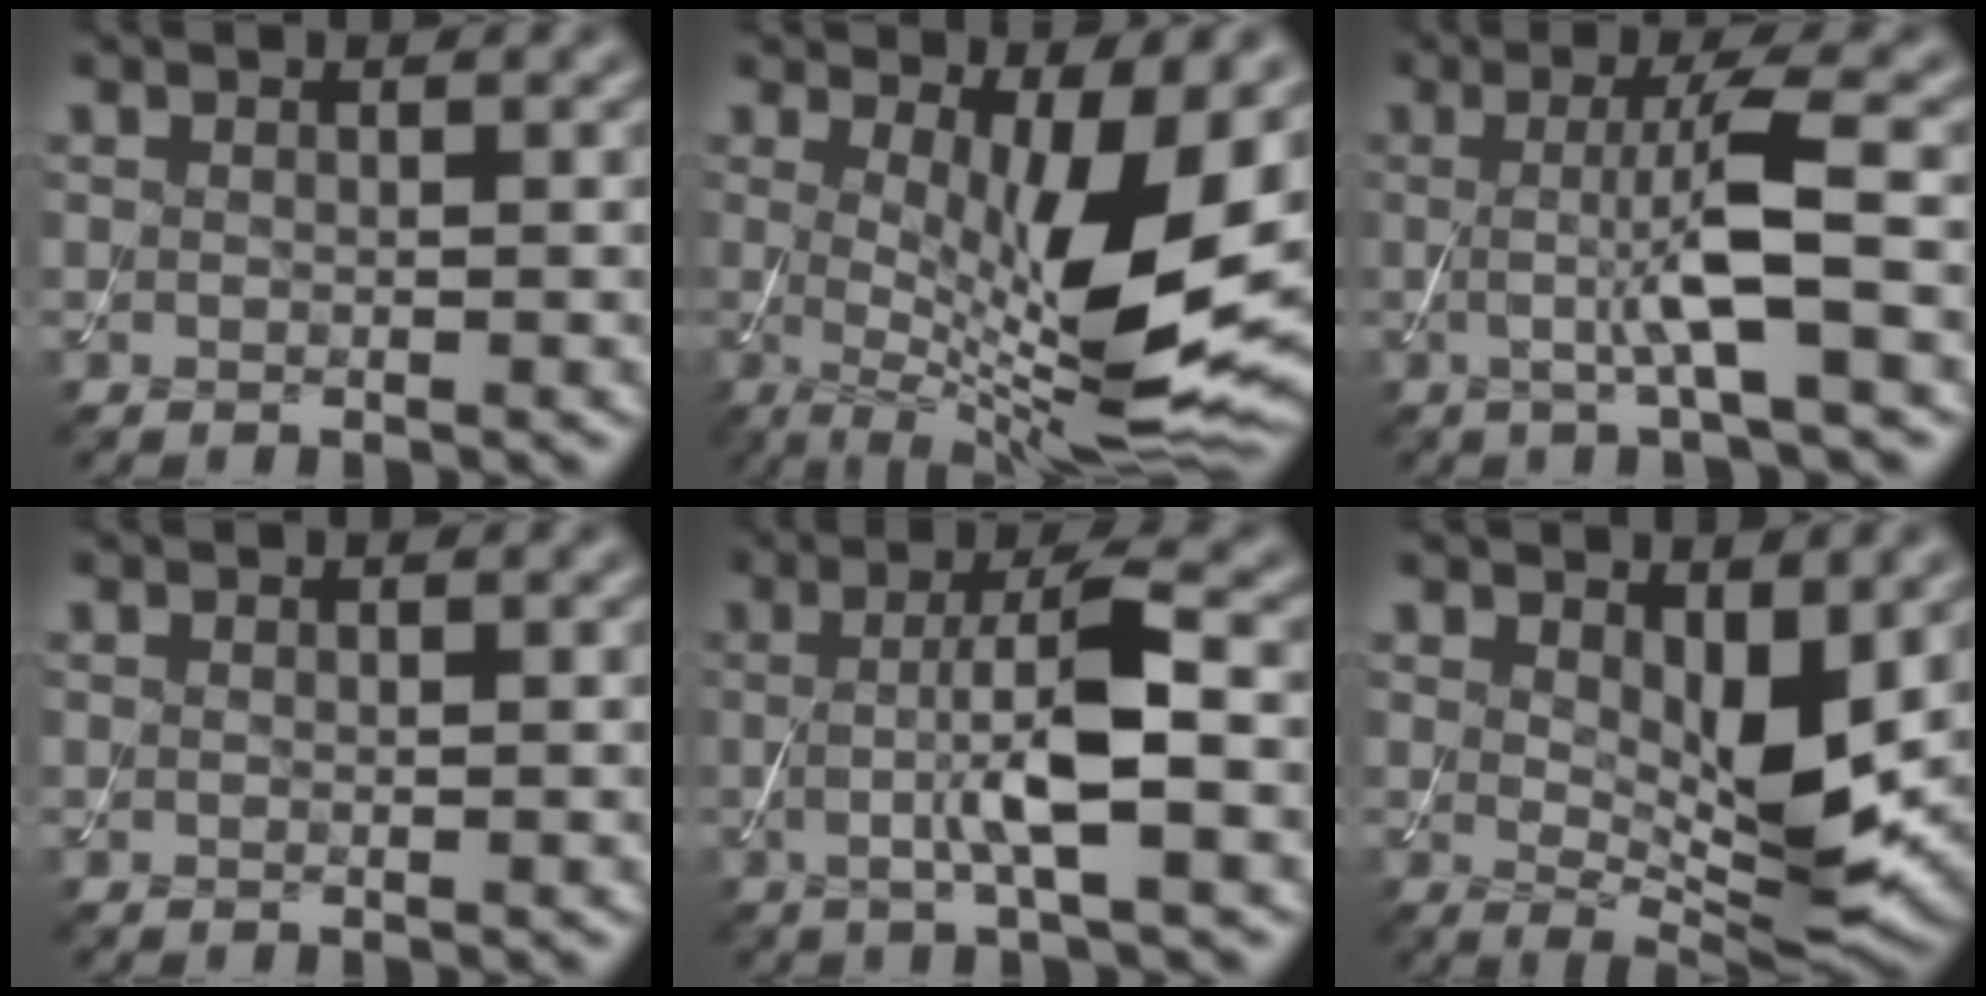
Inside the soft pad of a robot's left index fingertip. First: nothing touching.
{"total": 12.4, "force": [0.7, 3.5, 11.9], "torque": [-0.178, -0.024, 0.017]}
{"total": 5.3, "force": [-0.1, 0.8, 5.3], "torque": [-0.097, -0.003, -0.005]}
{"total": 0.0}
{"total": 5.8, "force": [-0.2, 1.0, 5.7], "torque": [-0.110, 0.002, -0.007]}
{"total": 6.2, "force": [1.3, 2.6, 5.4], "torque": [-0.090, -0.017, 0.029]}